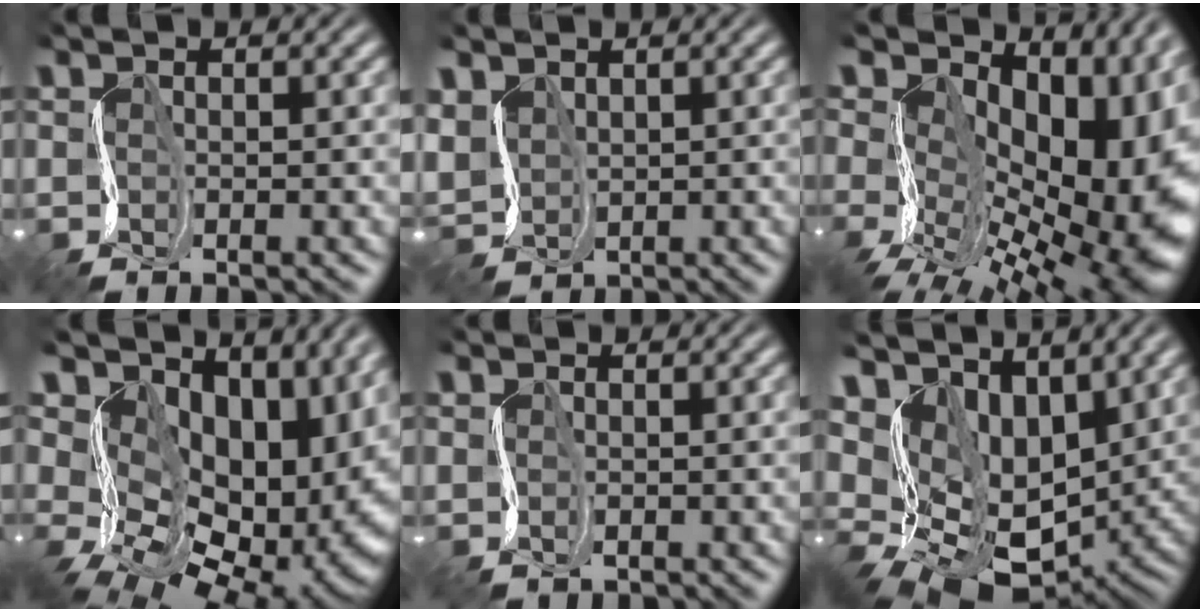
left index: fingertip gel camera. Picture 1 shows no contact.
{"total": 2.2, "force": [1.3, 1.1, -1.4], "torque": [0.001, 0.006, 0.024]}
{"total": 17.2, "force": [-0.3, 11.0, 13.3], "torque": [-0.165, -0.017, 0.019]}
{"total": 14.5, "force": [2.6, 10.7, 9.5], "torque": [-0.112, -0.008, 0.074]}
{"total": 1.1, "force": [0.1, 0.4, -1.0], "torque": [0.010, 0.002, 0.003]}
{"total": 8.4, "force": [3.9, 5.9, 4.6], "torque": [-0.097, -0.005, 0.079]}